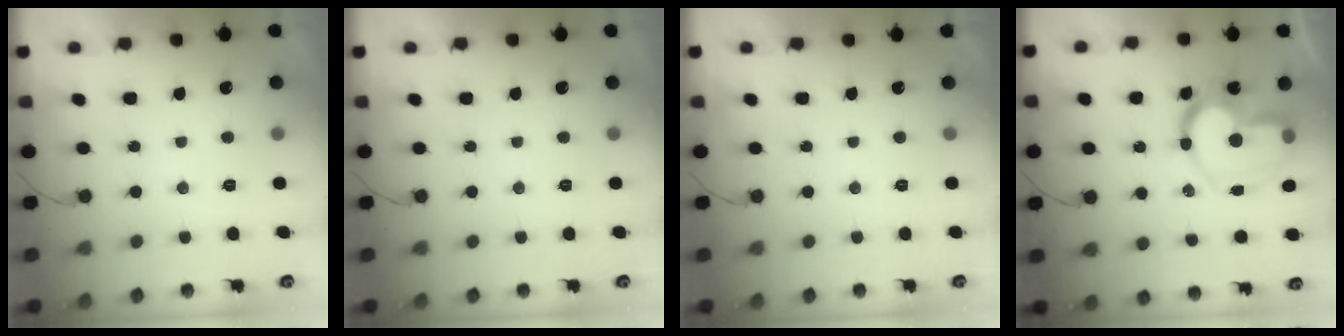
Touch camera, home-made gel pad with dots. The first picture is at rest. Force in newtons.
{"total": 0.0}
{"total": 1.6, "press": 1.6, "slide": 0.0}
{"total": 18.3, "press": 18.2, "slide": 1.3}